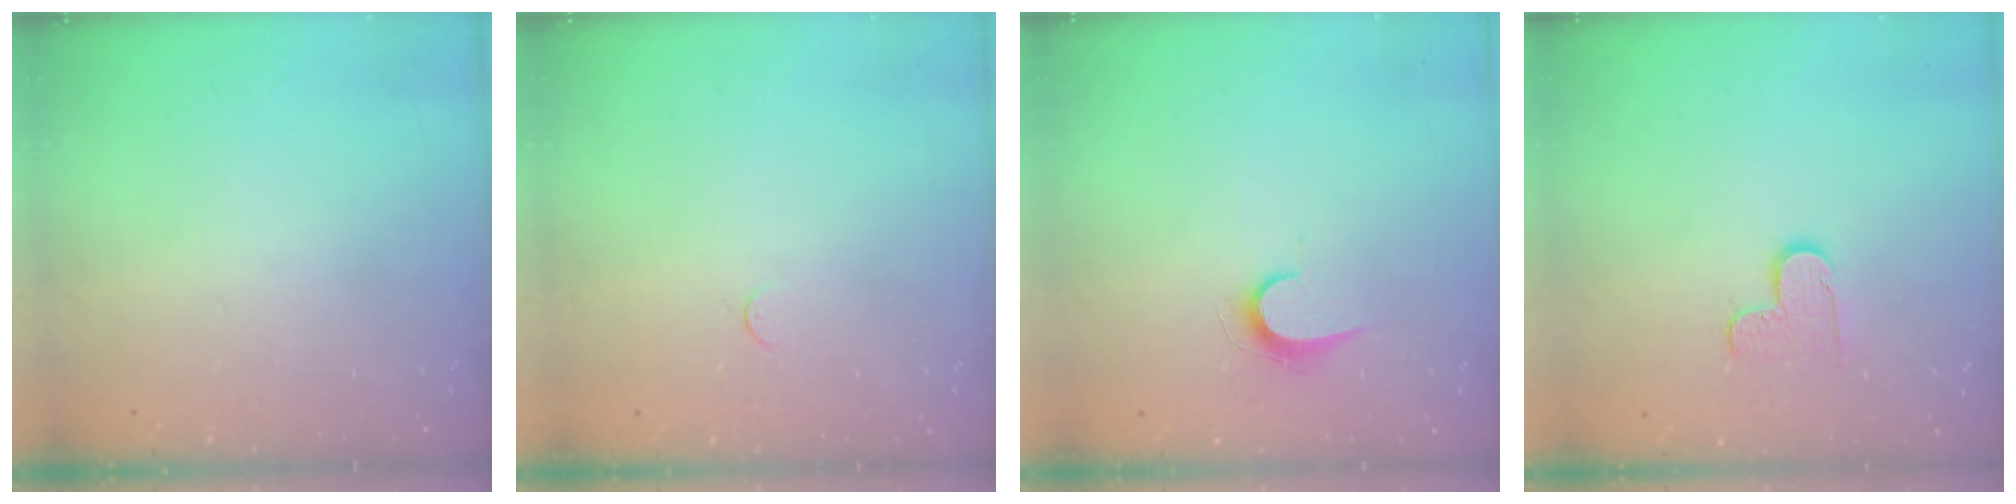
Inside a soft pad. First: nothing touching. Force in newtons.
{"total": 2.7, "press": 2.7, "slide": 0.4}
{"total": 5.9, "press": 5.9, "slide": 0.6}
{"total": 6.1, "press": 6.1, "slide": 0.4}